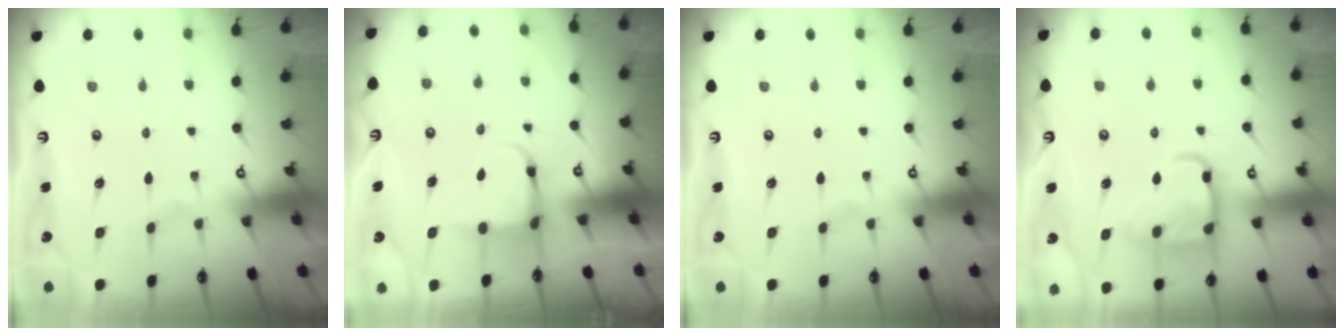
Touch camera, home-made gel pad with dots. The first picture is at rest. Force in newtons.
{"total": 4.0, "press": 3.8, "slide": 1.1}
{"total": 0.0}
{"total": 15.1, "press": 15.0, "slide": 1.5}